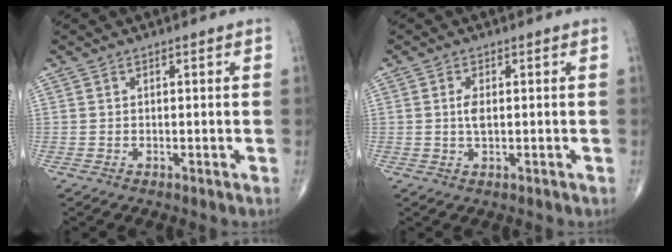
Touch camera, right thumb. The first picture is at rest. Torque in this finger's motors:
{"motor_torque": [0.50, 0.48, 0.04, 0.12, 0.00]}